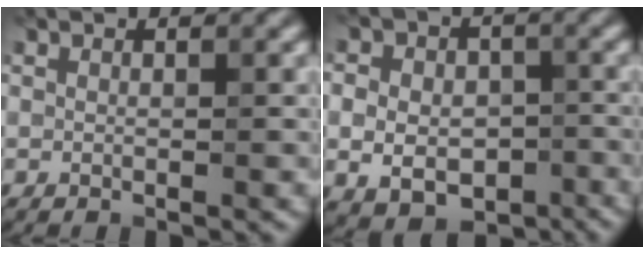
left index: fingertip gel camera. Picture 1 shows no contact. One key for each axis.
{"total": 6.8, "fx": -1.5, "fy": 5.3, "fz": 4.0, "tx": -0.052, "ty": -0.015, "tz": -0.026}